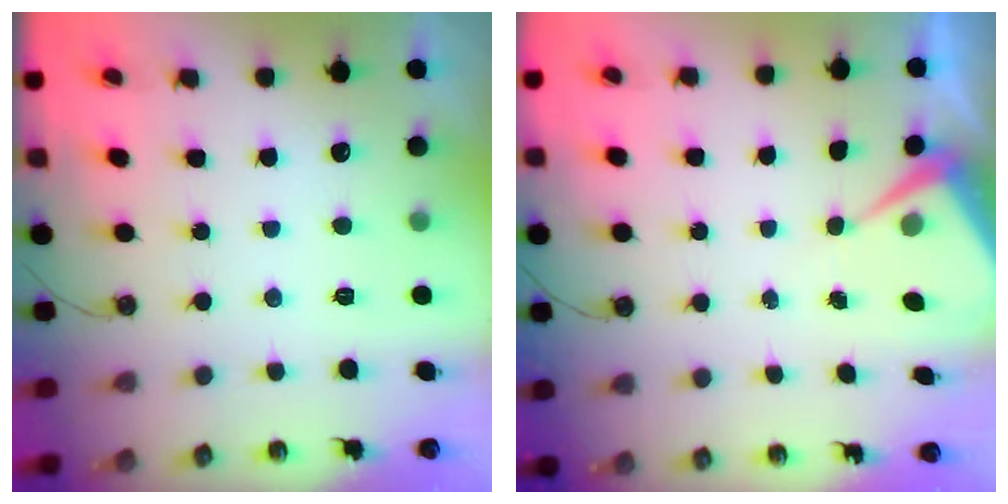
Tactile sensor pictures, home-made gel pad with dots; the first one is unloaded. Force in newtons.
{"total": 5.8, "press": 5.7, "slide": 0.7}